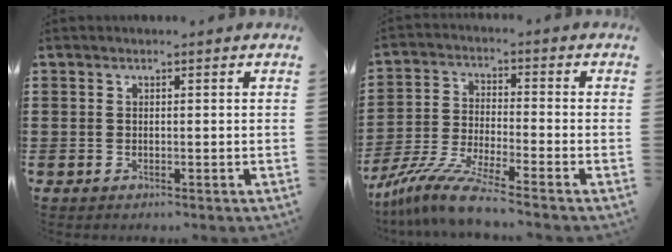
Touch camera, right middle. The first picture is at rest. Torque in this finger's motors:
{"motor_torque": [2.14, 0.00, 0.47, 0.18]}